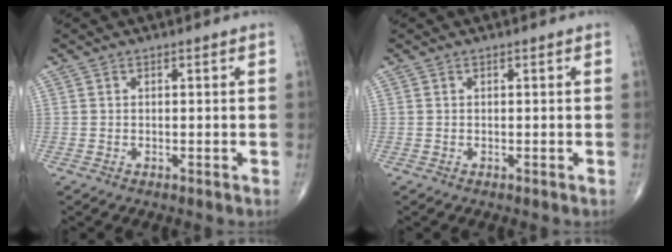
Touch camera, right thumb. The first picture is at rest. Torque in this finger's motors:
{"motor_torque": [0.00, 0.00, -0.07, 0.08, 0.00]}